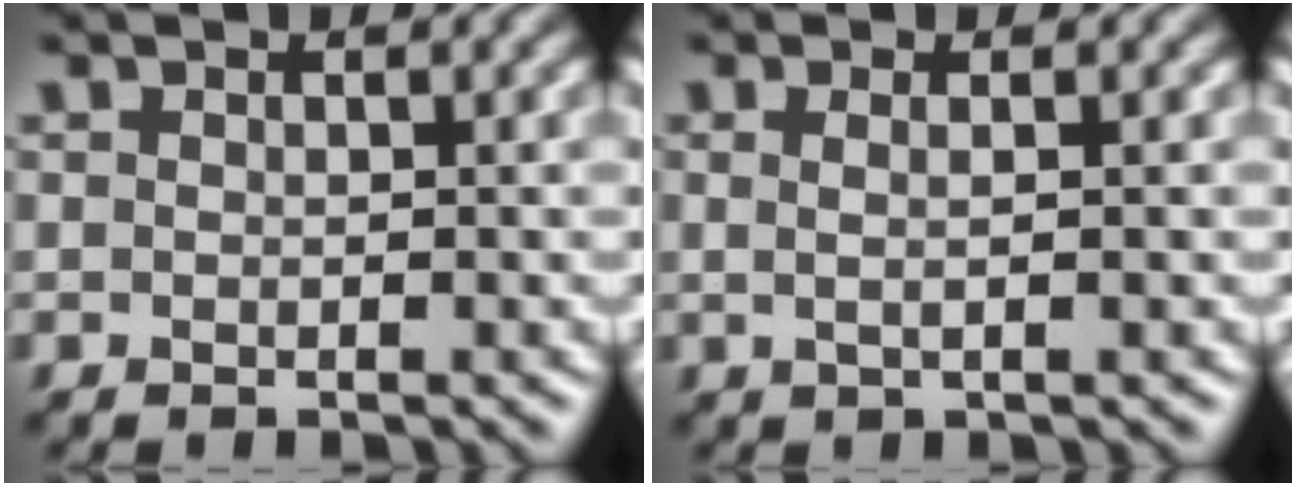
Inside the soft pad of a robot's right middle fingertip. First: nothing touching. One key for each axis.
{"total": 1.5, "fx": 0.5, "fy": 0.6, "fz": 1.3, "tx": -0.012, "ty": -0.007, "tz": -0.003}